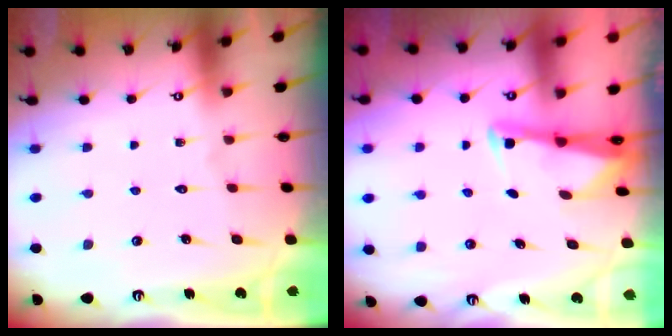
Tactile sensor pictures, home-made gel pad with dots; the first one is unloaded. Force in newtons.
{"total": 2.7, "press": 2.7, "slide": 0.3}